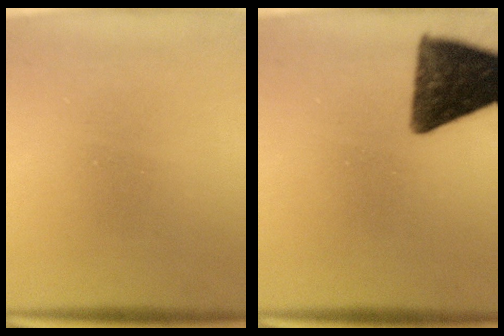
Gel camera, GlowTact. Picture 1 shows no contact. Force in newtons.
{"total": 12.4}